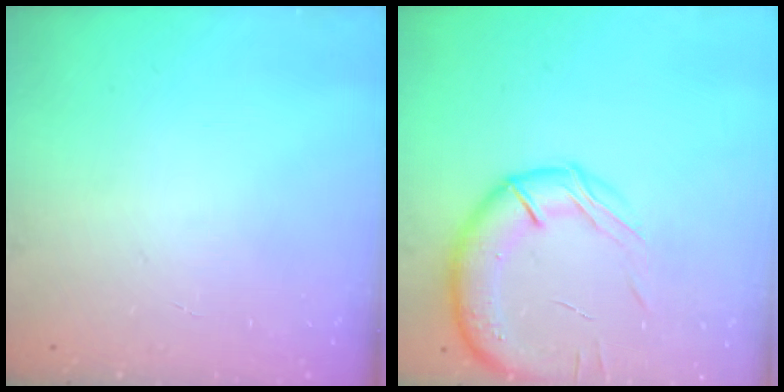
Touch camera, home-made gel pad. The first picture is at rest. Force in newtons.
{"total": 16.6, "press": 16.1, "slide": 4.3}